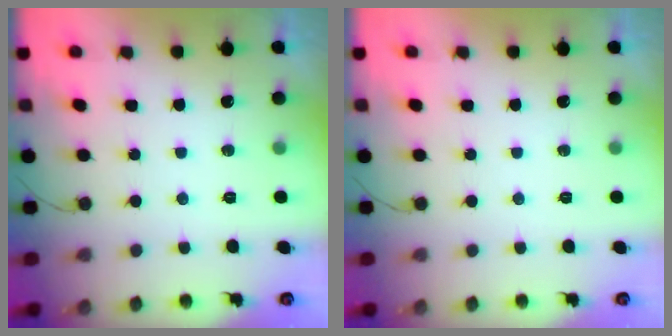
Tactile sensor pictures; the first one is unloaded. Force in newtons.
{"total": 0.0}